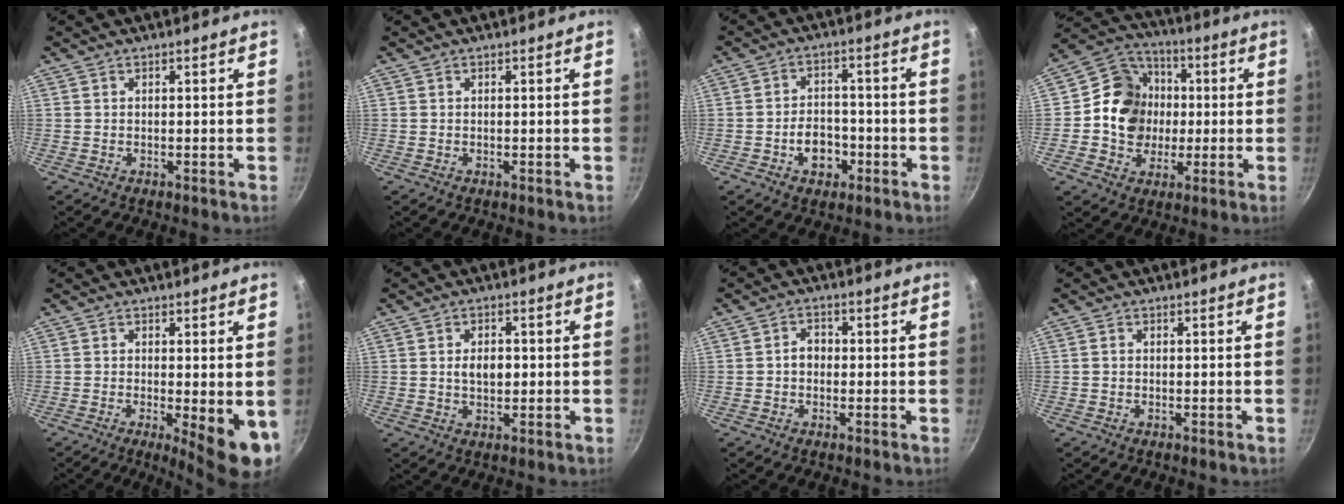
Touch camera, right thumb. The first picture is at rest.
{"total": 0.0}
{"total": 6.9, "force": [-2.7, 4.9, 4.1], "torque": [-0.044, 0.024, -0.044]}
{"total": 14.3, "force": [0.0, 12.7, 6.5], "torque": [-0.080, 0.023, -0.014]}
{"total": 8.5, "force": [-1.5, 2.3, 8.1], "torque": [-0.097, -0.009, -0.013]}
{"total": 4.6, "force": [0.2, 3.0, 3.5], "torque": [-0.043, 0.002, 0.000]}
{"total": 3.1, "force": [-0.3, 2.4, 1.8], "torque": [-0.011, 0.013, -0.007]}
{"total": 0.7, "force": [-0.1, 0.6, 0.3], "torque": [-0.005, 0.003, -0.002]}